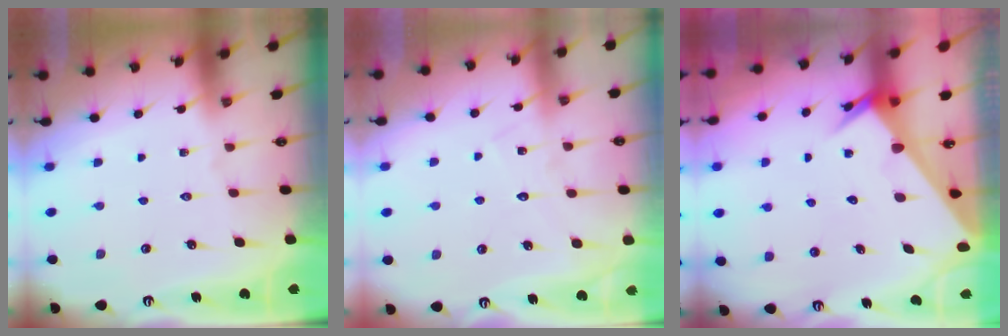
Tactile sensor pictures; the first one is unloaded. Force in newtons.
{"total": 6.3, "press": 6.3, "slide": 0.4}
{"total": 2.4, "press": 2.4, "slide": 0.1}